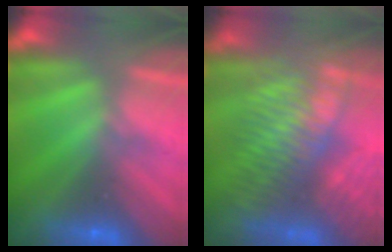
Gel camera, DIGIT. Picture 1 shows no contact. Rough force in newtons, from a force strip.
{"total": 7.4}